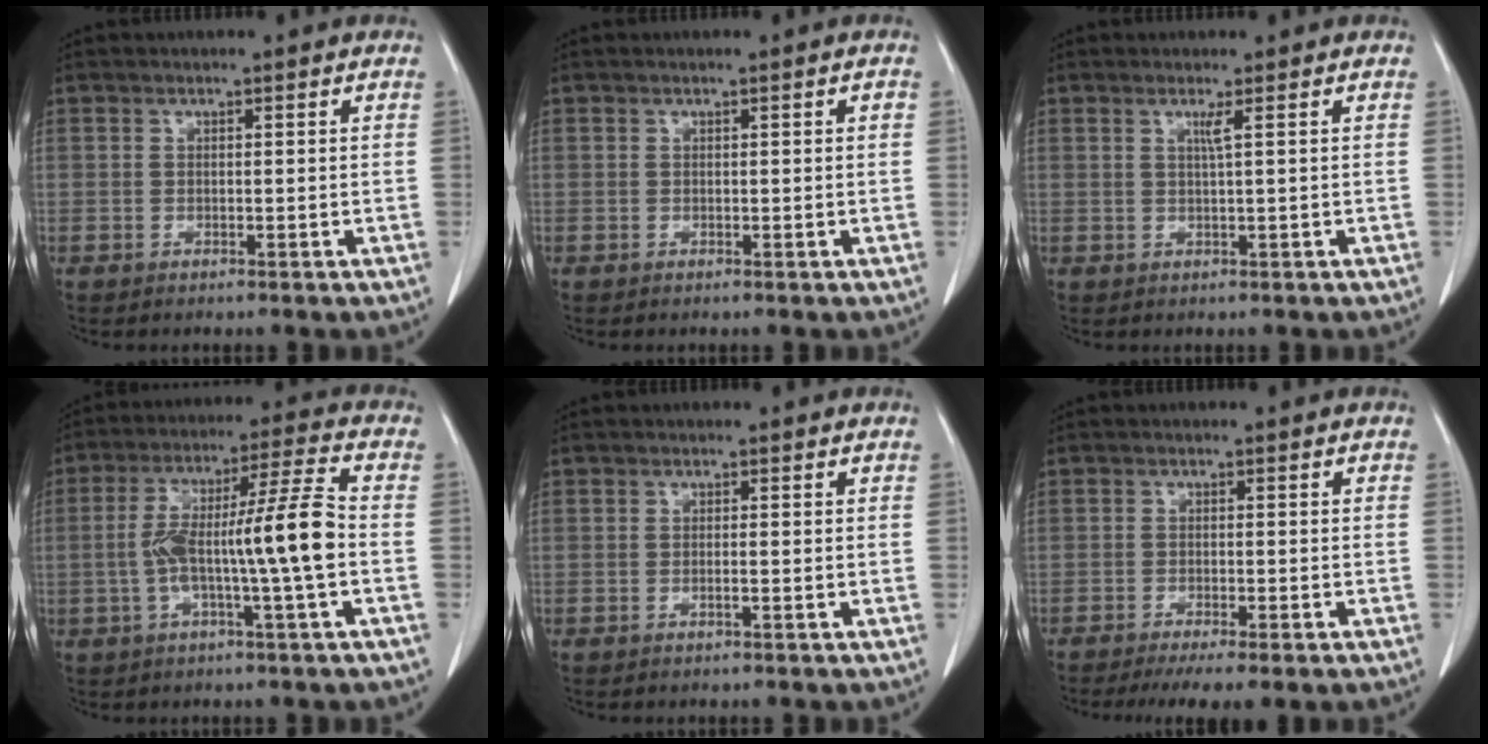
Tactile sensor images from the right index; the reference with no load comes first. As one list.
[{"total": 0.6, "force": [0.1, 0.1, 0.6], "torque": [-0.011, 0.000, 0.002]}, {"total": 1.3, "force": [0.5, -0.5, 1.1], "torque": [-0.026, -0.004, 0.011]}, {"total": 12.2, "force": [-1.8, -0.2, 12.1], "torque": [-0.223, 0.020, -0.037]}, {"total": 0.9, "force": [-0.3, -0.1, 0.8], "torque": [-0.017, 0.000, -0.005]}, {"total": 7.1, "force": [-5.4, 0.7, 4.6], "torque": [-0.061, -0.013, -0.079]}]